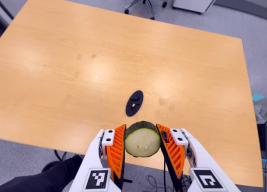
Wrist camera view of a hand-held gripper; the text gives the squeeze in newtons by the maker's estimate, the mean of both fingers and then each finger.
{"total": 10.3, "left": 9.7, "right": 10.8}